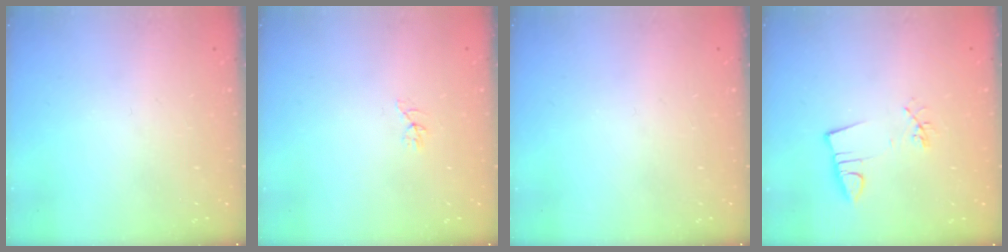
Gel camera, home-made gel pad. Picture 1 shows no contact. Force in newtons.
{"total": 4.6, "press": 4.6, "slide": 0.5}
{"total": 0.0}
{"total": 3.0, "press": 1.6, "slide": 2.5}